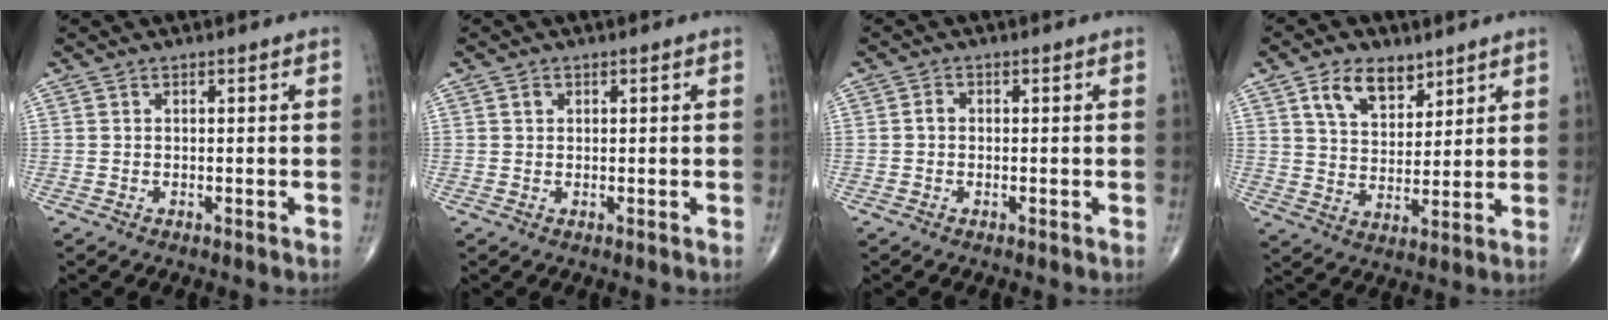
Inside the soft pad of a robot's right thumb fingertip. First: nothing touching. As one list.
[{"total": 1.0, "force": [0.4, 0.8, 0.4], "torque": [0.003, 0.001, 0.005]}, {"total": 1.4, "force": [-0.1, 1.1, 0.8], "torque": [-0.008, 0.005, -0.004]}, {"total": 9.2, "force": [5.4, 5.4, 5.1], "torque": [-0.061, -0.030, 0.100]}]